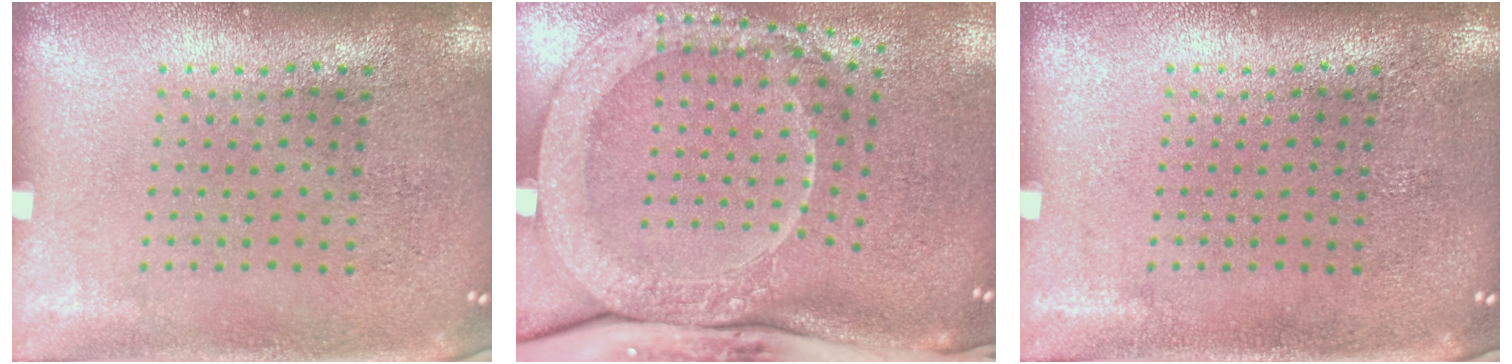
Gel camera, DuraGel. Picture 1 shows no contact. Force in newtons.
{"total": 3.2, "press": 2.3, "slide": 2.3}
{"total": 0.0}